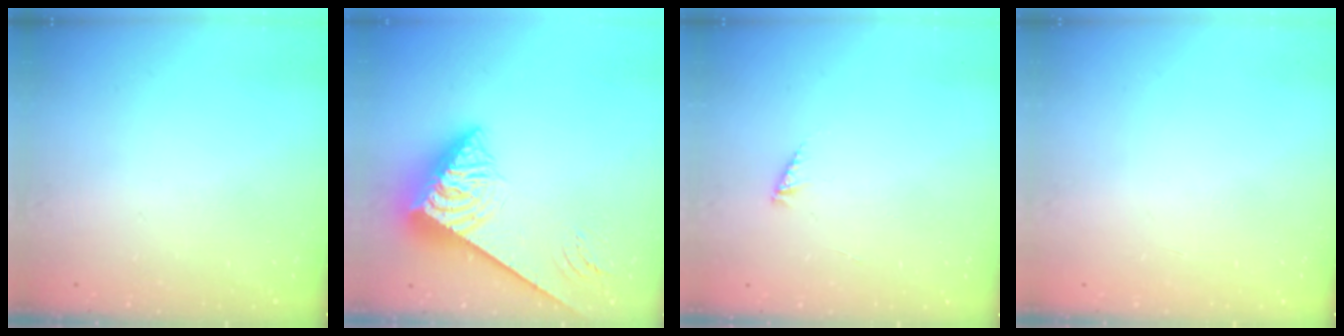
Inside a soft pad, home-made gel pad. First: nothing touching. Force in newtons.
{"total": 6.9, "press": 6.8, "slide": 0.8}
{"total": 2.5, "press": 2.5, "slide": 0.2}
{"total": 0.0}